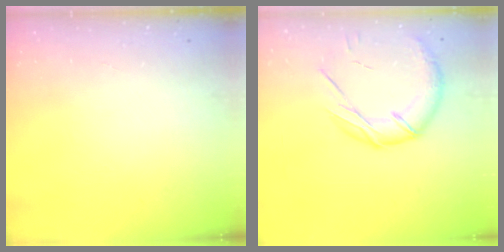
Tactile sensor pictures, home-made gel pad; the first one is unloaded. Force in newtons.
{"total": 14.3, "press": 14.3, "slide": 1.4}